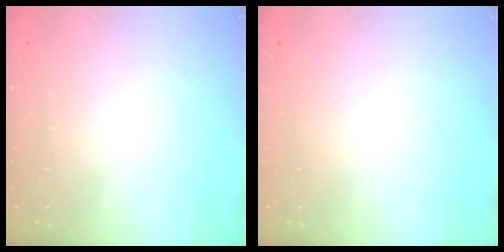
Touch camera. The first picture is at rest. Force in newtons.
{"total": 0.0}